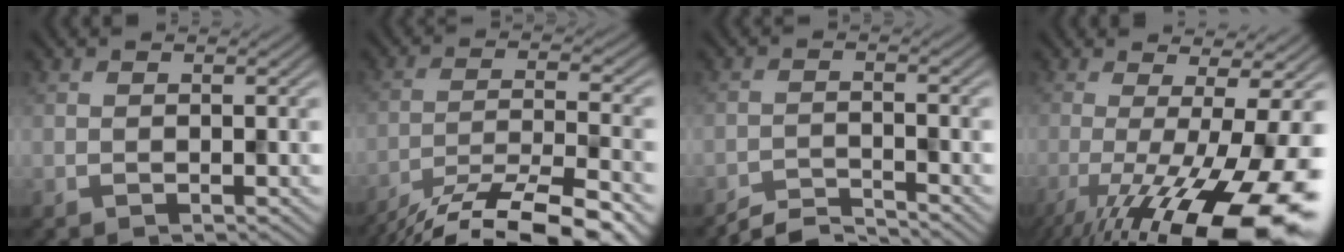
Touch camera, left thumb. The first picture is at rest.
{"total": 14.2, "force": [-11.7, 2.5, 7.7], "torque": [-0.128, -0.018, -0.181]}
{"total": 3.8, "force": [-3.6, 0.3, 1.0], "torque": [-0.010, 0.001, -0.075]}
{"total": 17.4, "force": [-6.1, 4.3, 15.7], "torque": [-0.226, -0.012, -0.093]}